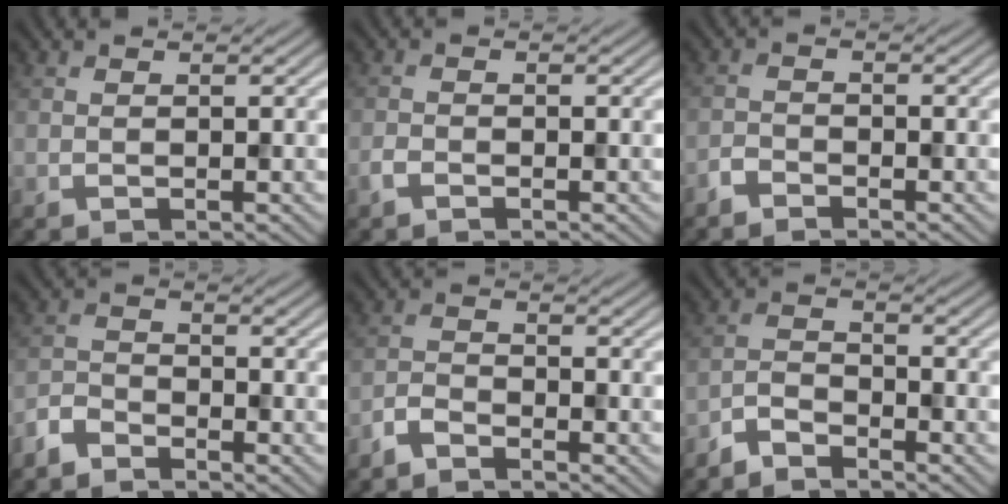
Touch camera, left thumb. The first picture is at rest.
{"total": 1.3, "force": [-1.0, 0.5, 0.6], "torque": [-0.016, 0.000, -0.024]}
{"total": 1.7, "force": [-1.6, 0.5, 0.4], "torque": [-0.008, 0.001, -0.039]}
{"total": 3.2, "force": [-2.9, 1.1, 0.9], "torque": [-0.021, -0.004, -0.074]}
{"total": 2.7, "force": [-2.4, 0.7, 0.9], "torque": [-0.022, -0.002, -0.061]}
{"total": 3.5, "force": [-3.1, 0.9, 1.1], "torque": [-0.026, -0.001, -0.077]}